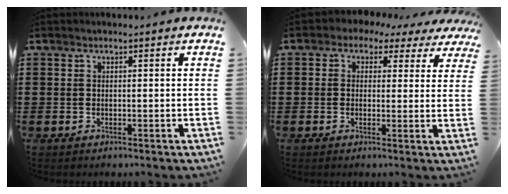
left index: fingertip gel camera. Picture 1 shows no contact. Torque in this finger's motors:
{"motor_torque": [2.14, 0.00, 0.35, -0.14]}